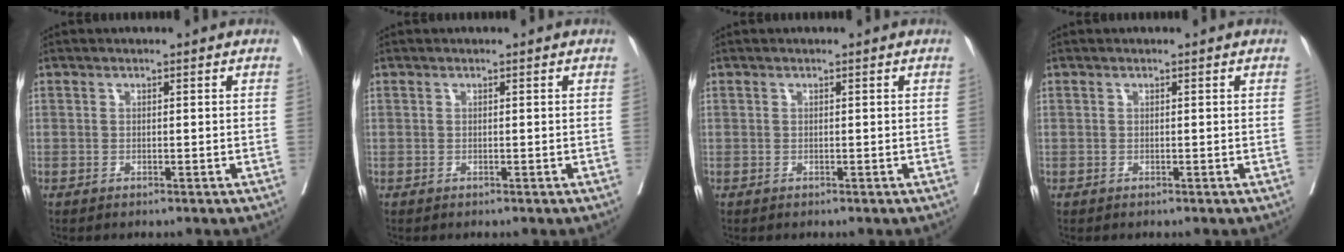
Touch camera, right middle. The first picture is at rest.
{"total": 0.0}
{"total": 0.0}
{"total": 0.0}